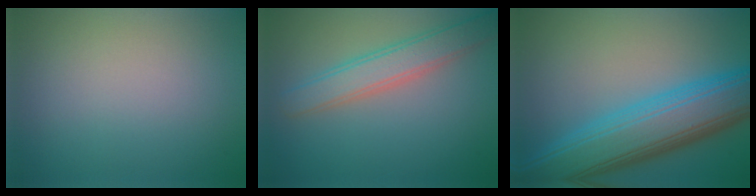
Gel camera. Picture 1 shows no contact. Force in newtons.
{"total": 4.0, "press": 4.0, "slide": 0.4}
{"total": 10.2, "press": 10.2, "slide": 0.2}